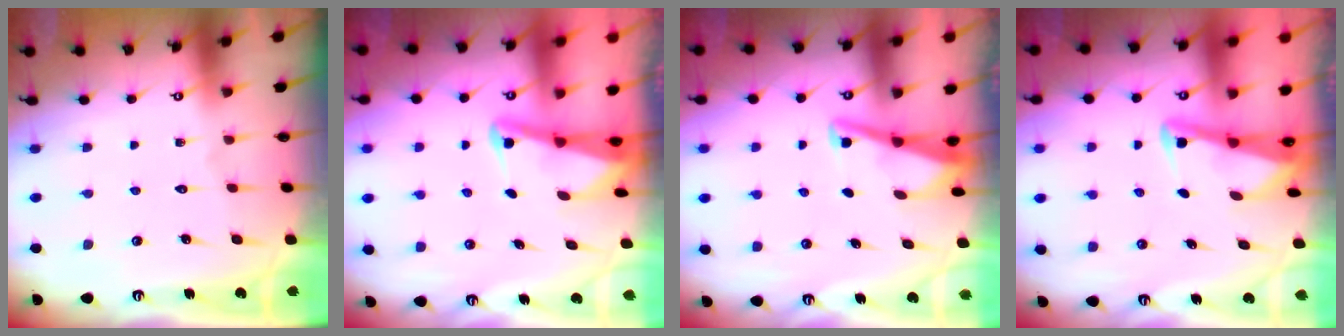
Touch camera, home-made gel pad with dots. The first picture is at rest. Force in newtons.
{"total": 2.5, "press": 2.4, "slide": 0.6}
{"total": 4.8, "press": 4.7, "slide": 0.7}
{"total": 3.0, "press": 3.0, "slide": 0.4}